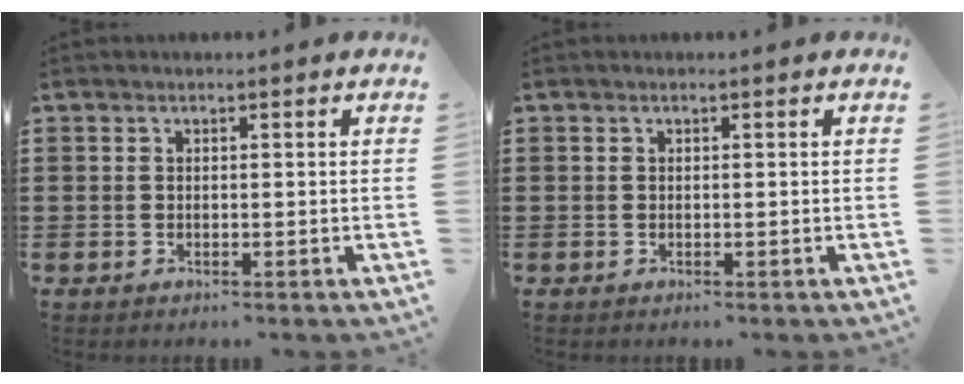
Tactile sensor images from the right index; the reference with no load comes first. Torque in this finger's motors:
{"motor_torque": [-0.04, 0.04, 0.02, 0.00]}